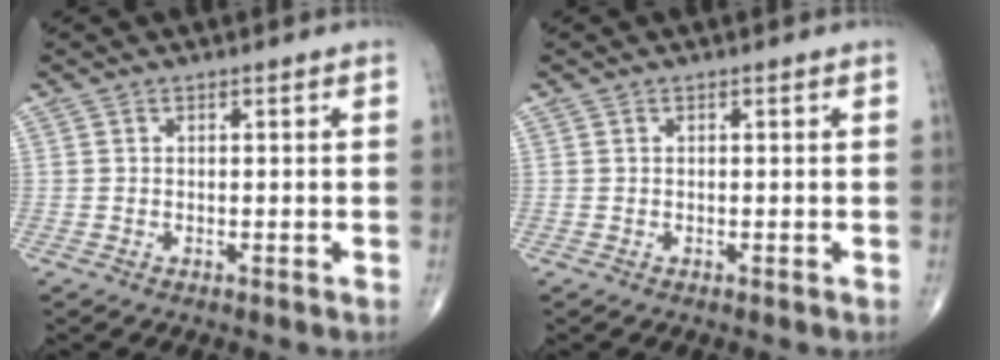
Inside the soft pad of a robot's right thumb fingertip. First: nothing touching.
{"total": 0.0}